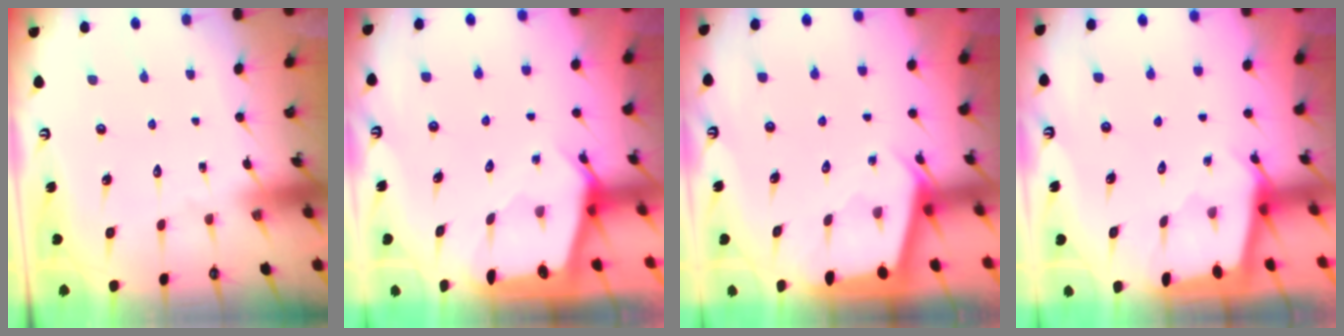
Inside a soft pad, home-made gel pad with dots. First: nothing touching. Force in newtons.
{"total": 2.5, "press": 2.5, "slide": 0.2}
{"total": 2.3, "press": 2.3, "slide": 0.3}
{"total": 1.8, "press": 1.8, "slide": 0.1}